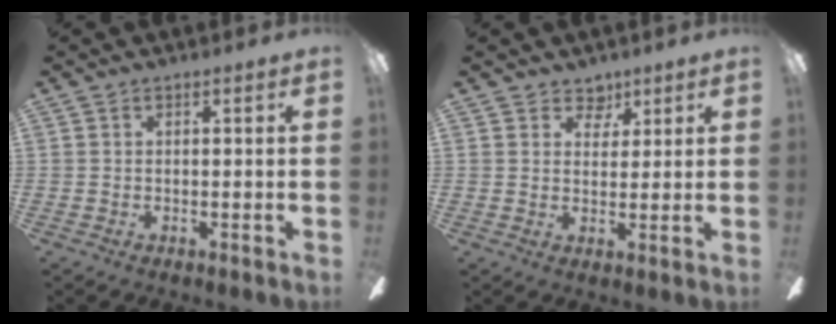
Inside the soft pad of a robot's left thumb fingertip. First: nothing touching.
{"total": 4.5, "force": [3.3, 2.9, 0.8], "torque": [-0.005, -0.015, 0.058]}